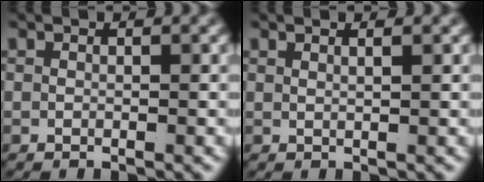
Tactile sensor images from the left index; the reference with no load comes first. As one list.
[{"total": 1.2, "force": [0.7, -0.8, 0.6], "torque": [-0.008, -0.003, 0.020]}]